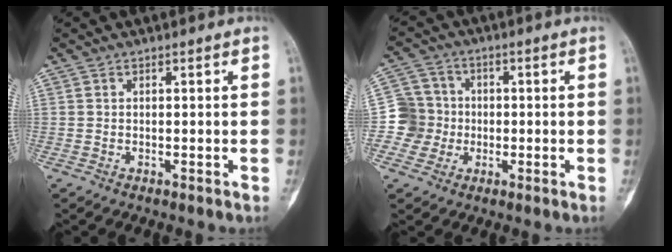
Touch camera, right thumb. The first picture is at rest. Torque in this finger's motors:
{"motor_torque": [0.23, 0.06, 0.01, -0.10, -0.04]}